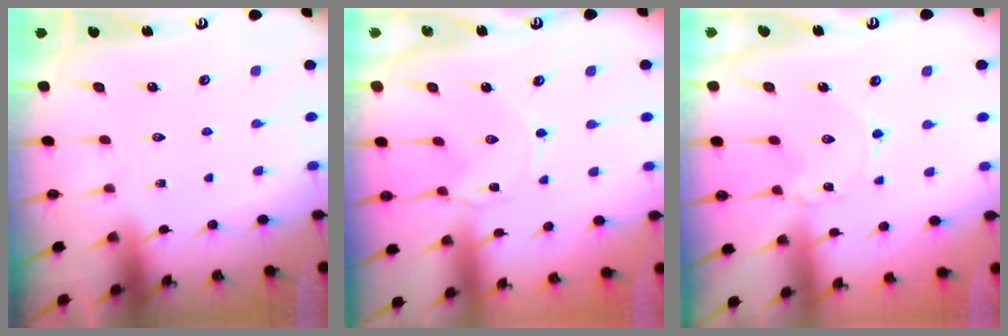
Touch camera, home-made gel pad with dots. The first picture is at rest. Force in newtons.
{"total": 0.0}
{"total": 1.4, "press": 1.3, "slide": 0.2}